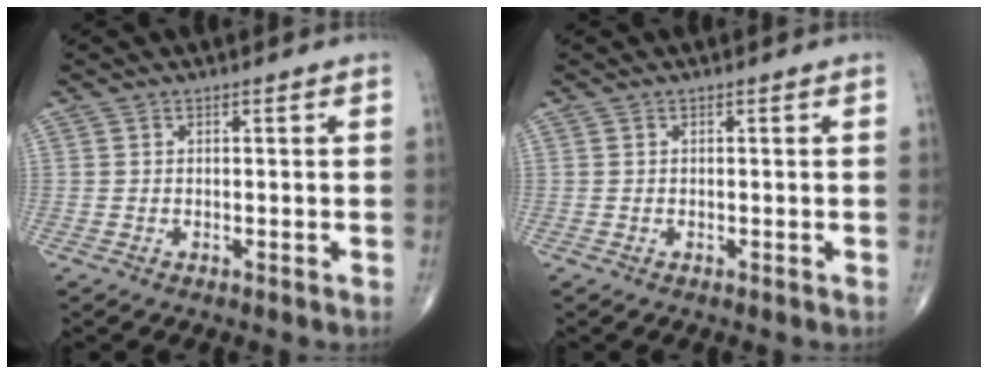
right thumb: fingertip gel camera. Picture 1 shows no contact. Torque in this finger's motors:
{"motor_torque": [-0.05, 0.05, -0.03, 0.03, 0.02]}